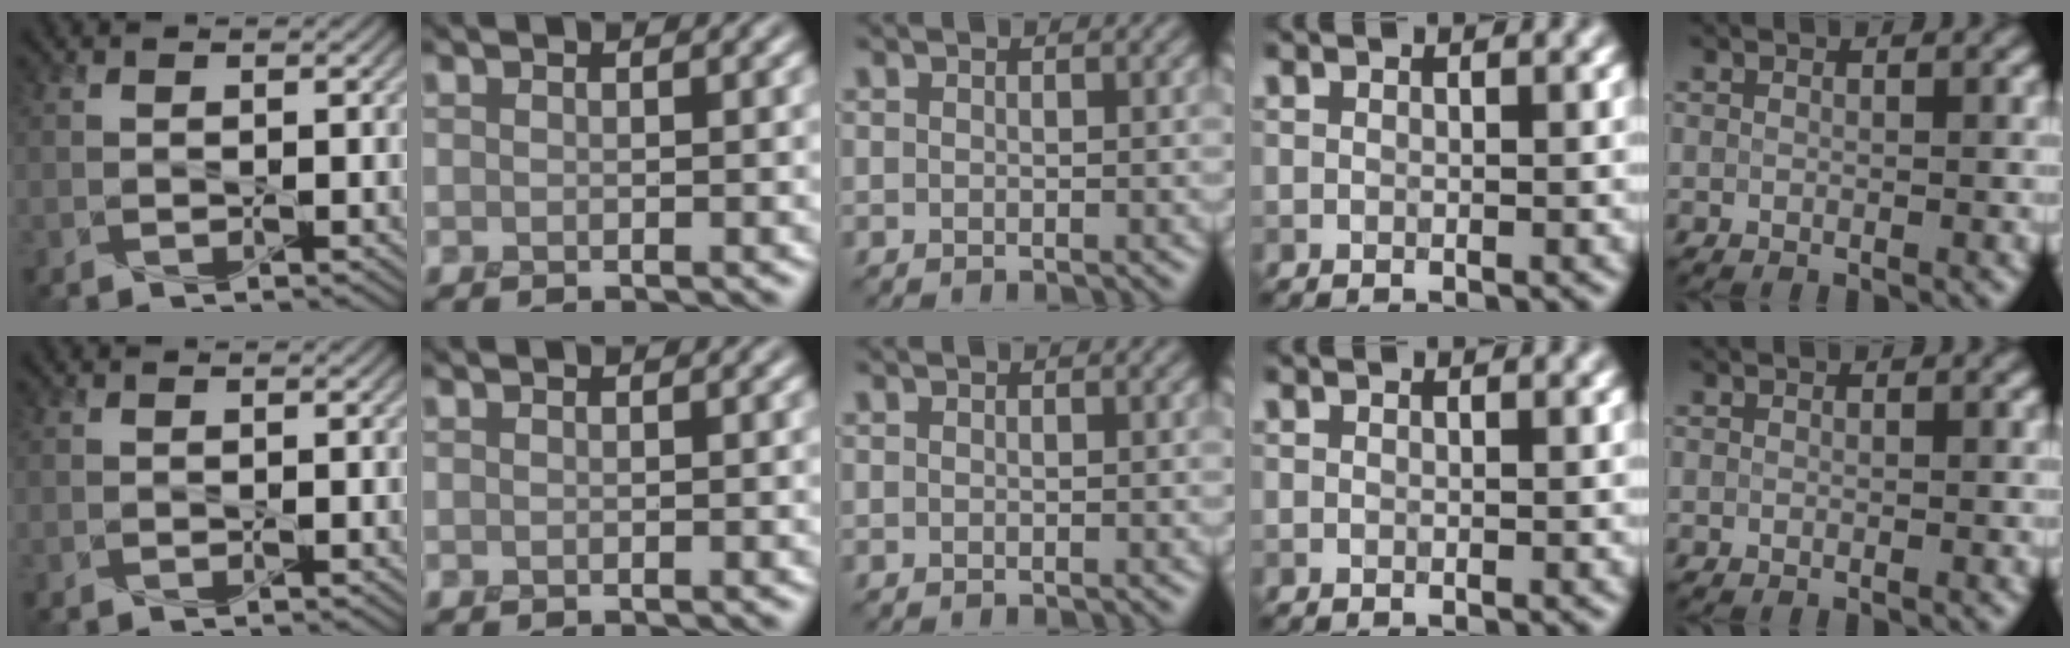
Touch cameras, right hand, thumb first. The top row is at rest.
{}